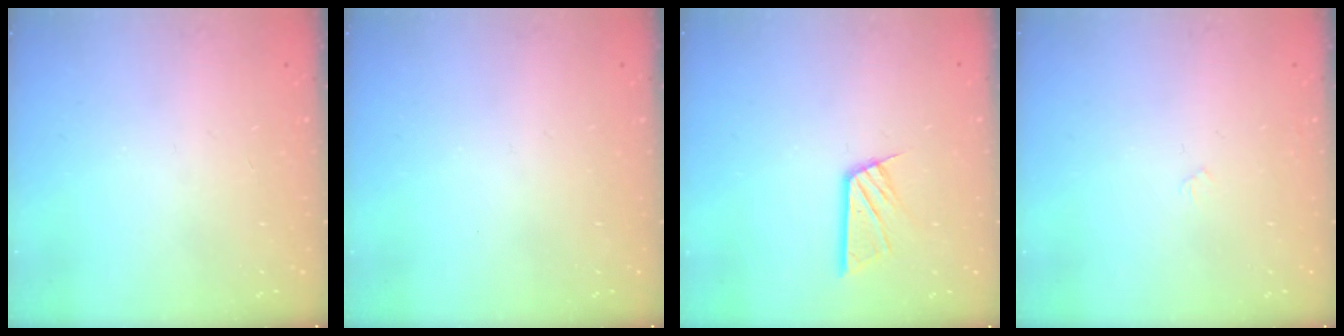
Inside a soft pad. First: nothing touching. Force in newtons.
{"total": 0.0}
{"total": 10.3, "press": 10.3, "slide": 0.9}
{"total": 3.4, "press": 3.3, "slide": 0.4}